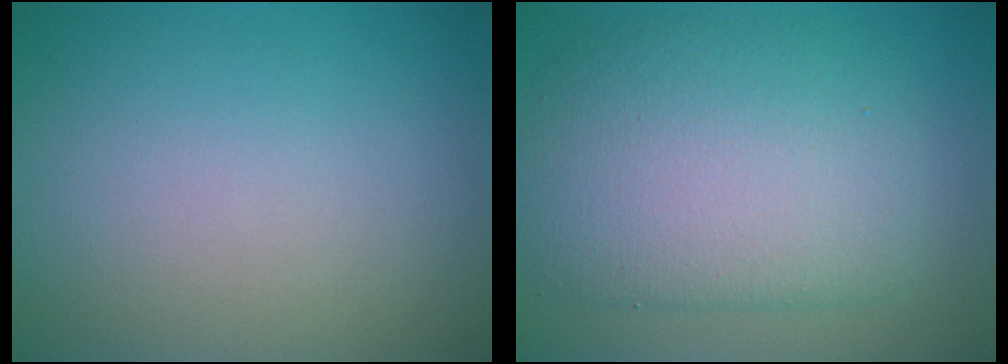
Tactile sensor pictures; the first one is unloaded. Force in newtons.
{"total": 8.4, "press": 8.4, "slide": 0.2}